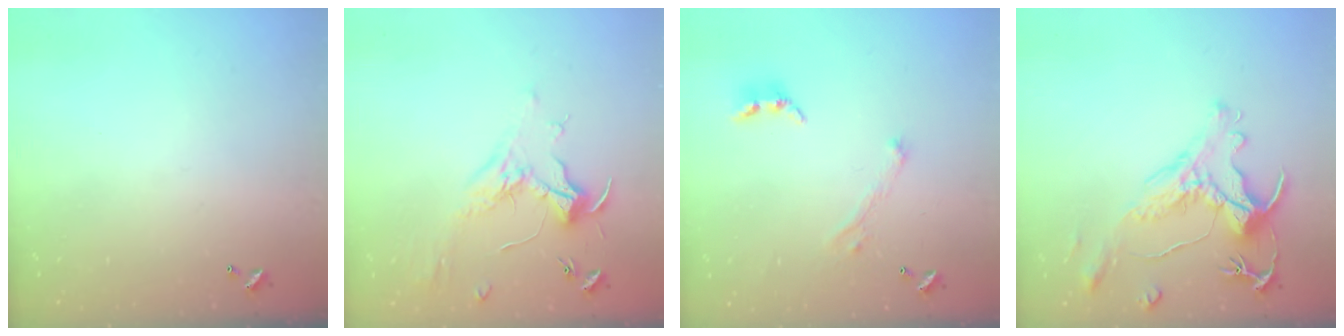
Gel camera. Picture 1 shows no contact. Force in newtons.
{"total": 2.0, "press": 1.9, "slide": 0.7}
{"total": 2.9, "press": 2.8, "slide": 0.8}
{"total": 2.8, "press": 2.5, "slide": 1.3}